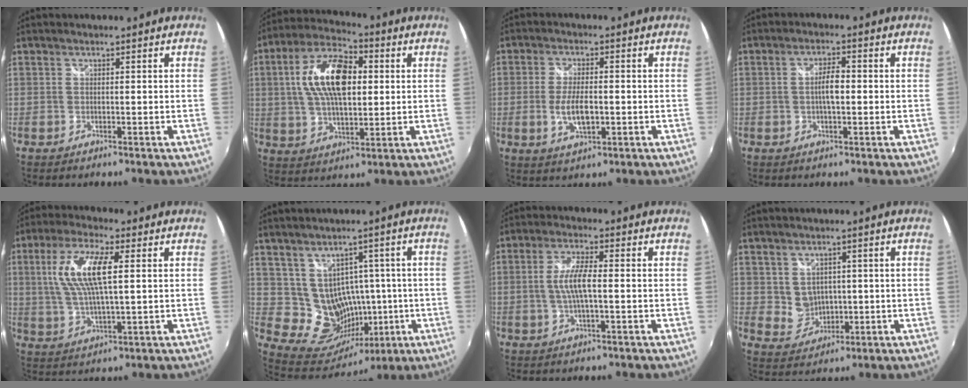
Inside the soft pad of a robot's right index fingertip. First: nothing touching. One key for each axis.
{"total": 15.4, "fx": 2.5, "fy": 7.6, "fz": 13.2, "tx": -0.251, "ty": 0.019, "tz": 0.041}
{"total": 6.7, "fx": -1.3, "fy": 2.6, "fz": 6.0, "tx": -0.122, "ty": -0.006, "tz": -0.022}
{"total": 4.0, "fx": -0.2, "fy": 1.4, "fz": 3.7, "tx": -0.067, "ty": 0.005, "tz": -0.005}
{"total": 11.8, "fx": 2.6, "fy": 3.7, "fz": 10.9, "tx": -0.218, "ty": 0.009, "tz": 0.052}
{"total": 12.6, "fx": 0.4, "fy": 11.8, "fz": 4.1, "tx": -0.102, "ty": 0.006, "tz": 0.039}
{"total": 6.1, "fx": -0.5, "fy": 1.3, "fz": 6.0, "tx": -0.115, "ty": 0.002, "tz": -0.008}
{"total": 5.2, "fx": 0.9, "fy": 4.7, "fz": 1.9, "tx": -0.039, "ty": 0.002, "tz": 0.032}